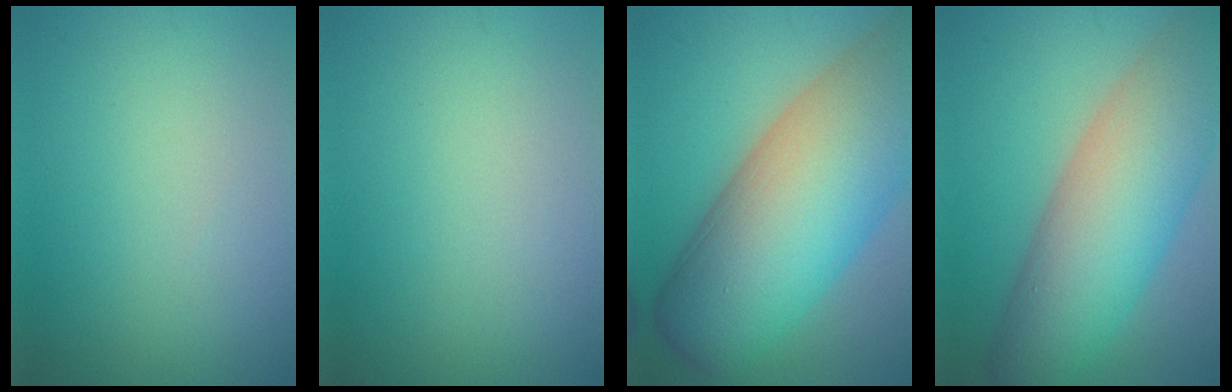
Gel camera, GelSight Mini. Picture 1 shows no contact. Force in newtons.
{"total": 0.0}
{"total": 16.8, "press": 16.8, "slide": 0.8}
{"total": 11.3, "press": 11.3, "slide": 0.5}